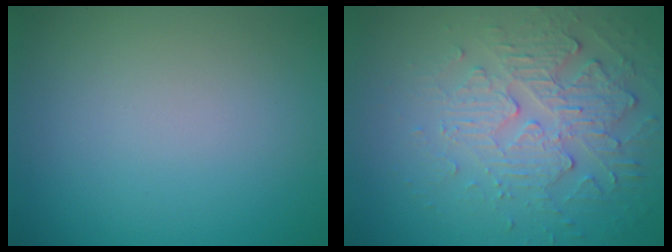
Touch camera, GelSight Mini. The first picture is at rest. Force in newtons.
{"total": 4.2, "press": 3.5, "slide": 2.3}